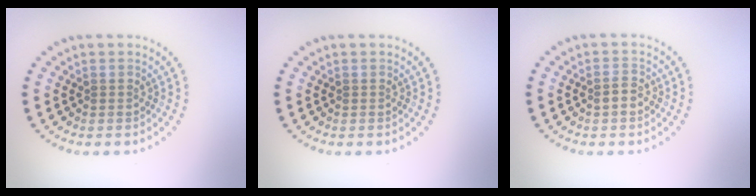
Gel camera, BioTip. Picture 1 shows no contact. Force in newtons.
{"total": 0.0}
{"total": 1.2, "press": 1.2, "slide": 0.2}